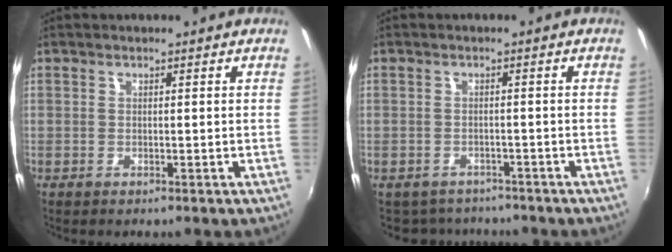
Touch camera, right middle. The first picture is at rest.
{"total": 6.3, "force": [-5.7, 2.5, 0.8], "torque": [-0.029, -0.001, -0.086]}